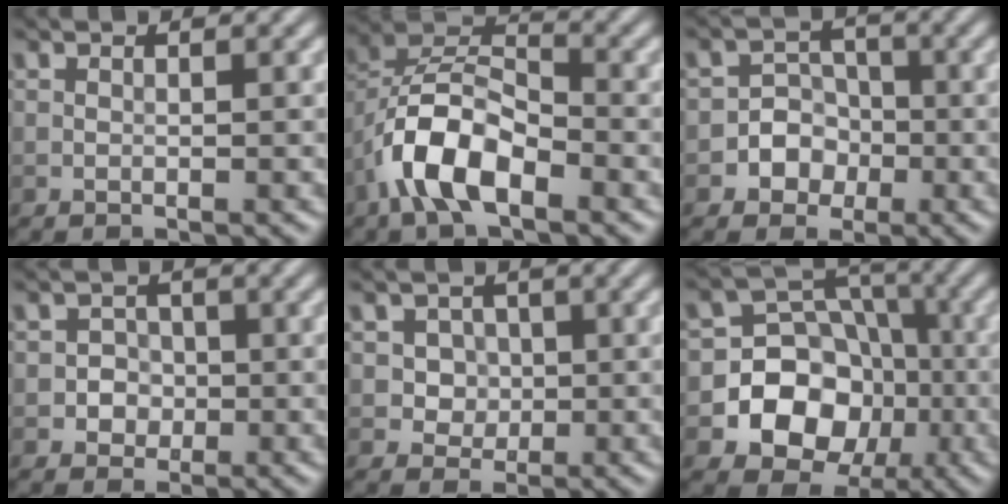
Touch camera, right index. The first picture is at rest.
{"total": 7.2, "force": [-3.6, 3.4, 5.2], "torque": [-0.093, 0.011, -0.074]}
{"total": 3.6, "force": [-1.4, 3.2, 0.8], "torque": [0.021, 0.009, -0.043]}
{"total": 1.9, "force": [-0.4, 1.8, 0.5], "torque": [0.016, 0.000, -0.016]}
{"total": 2.8, "force": [0.4, 2.5, 1.2], "torque": [-0.006, 0.002, 0.005]}
{"total": 9.0, "force": [-2.5, 7.8, 3.7], "torque": [-0.035, 0.011, -0.077]}